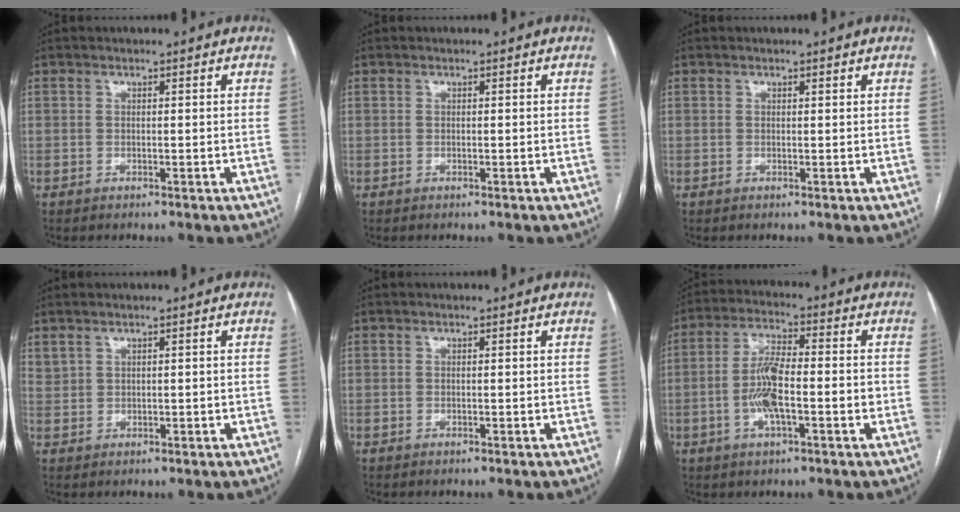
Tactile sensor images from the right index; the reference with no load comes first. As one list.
[{"total": 0.0}, {"total": 0.0}, {"total": 1.5, "force": [1.2, 0.8, 0.5], "torque": [-0.013, 0.009, 0.030]}, {"total": 0.0}, {"total": 8.4, "force": [-1.8, 2.3, 7.8], "torque": [-0.156, 0.013, -0.037]}]